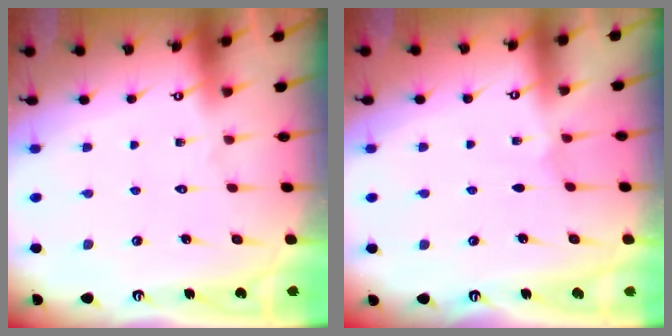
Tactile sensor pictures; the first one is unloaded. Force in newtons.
{"total": 0.6, "press": 0.6, "slide": 0.2}